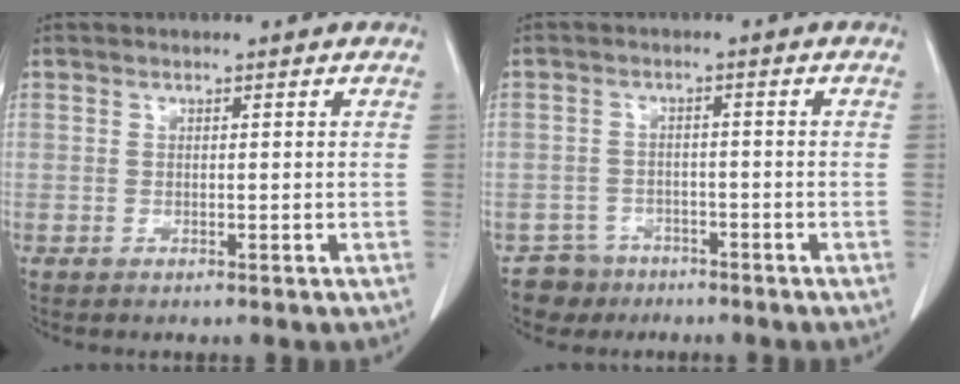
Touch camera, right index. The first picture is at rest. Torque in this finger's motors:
{"motor_torque": [-0.35, -0.03, -1.05, -0.17]}